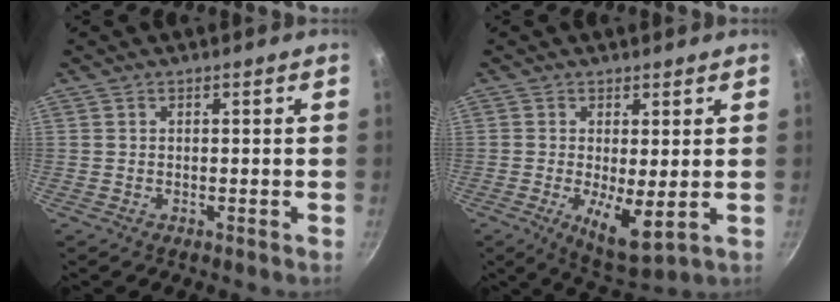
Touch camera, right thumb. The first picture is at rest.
{"total": 7.9, "force": [-0.6, 2.5, 7.5], "torque": [-0.119, -0.022, 0.001]}